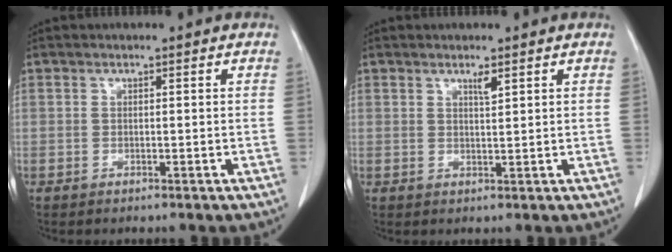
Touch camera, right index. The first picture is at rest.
{"total": 1.4, "force": [1.0, 0.1, 1.1], "torque": [-0.020, -0.004, 0.018]}